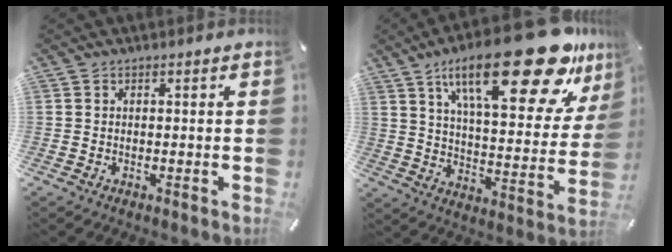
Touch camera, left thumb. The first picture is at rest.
{"total": 28.9, "force": [17.4, 9.7, 20.9], "torque": [-0.313, -0.107, 0.279]}